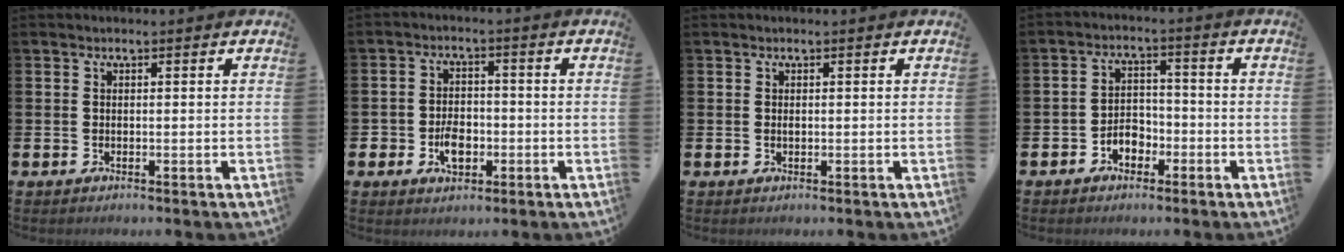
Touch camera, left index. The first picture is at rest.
{"total": 4.3, "force": [-1.5, 3.0, 2.7], "torque": [-0.042, 0.004, -0.030]}
{"total": 0.0}
{"total": 3.4, "force": [-2.1, 2.3, 1.4], "torque": [-0.038, 0.009, -0.044]}